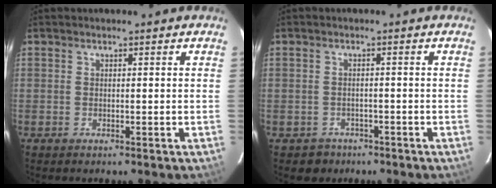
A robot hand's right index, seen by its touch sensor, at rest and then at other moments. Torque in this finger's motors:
{"motor_torque": [-0.05, -0.07, 0.00, -0.02]}